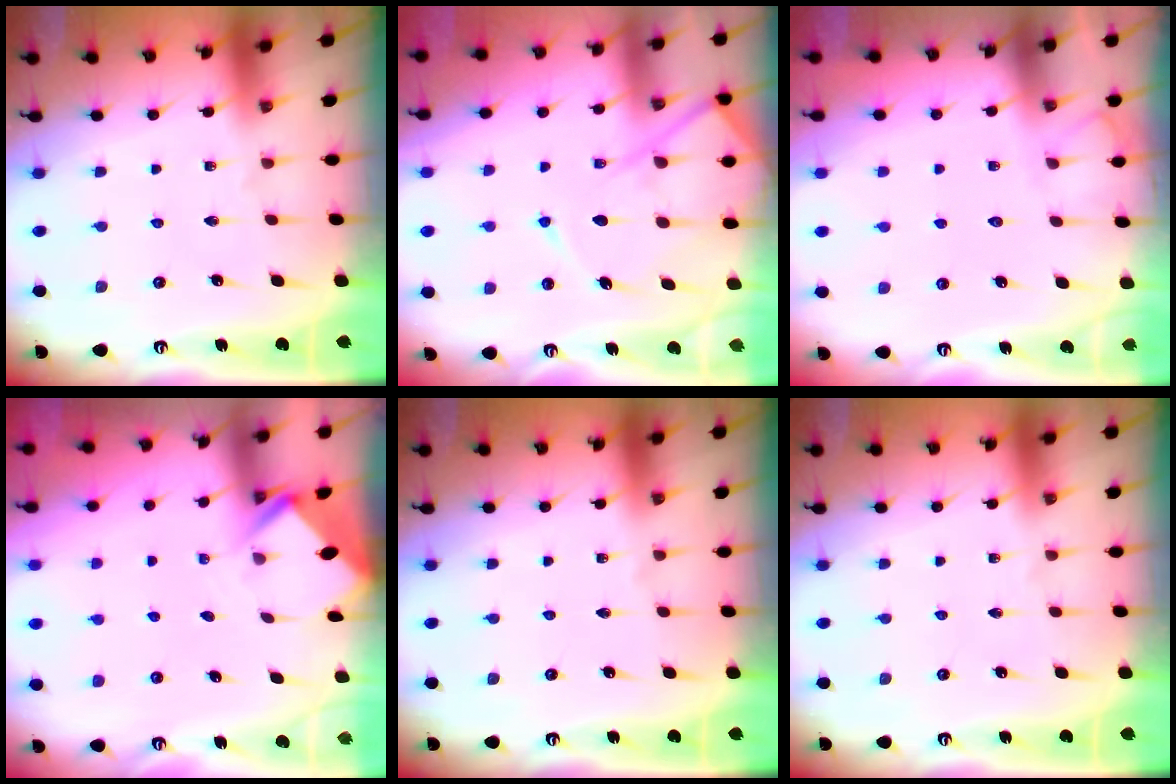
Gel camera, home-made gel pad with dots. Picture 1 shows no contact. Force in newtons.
{"total": 13.4, "press": 13.4, "slide": 1.3}
{"total": 4.3, "press": 4.2, "slide": 0.6}
{"total": 2.5, "press": 2.5, "slide": 0.2}
{"total": 0.0}
{"total": 0.0}